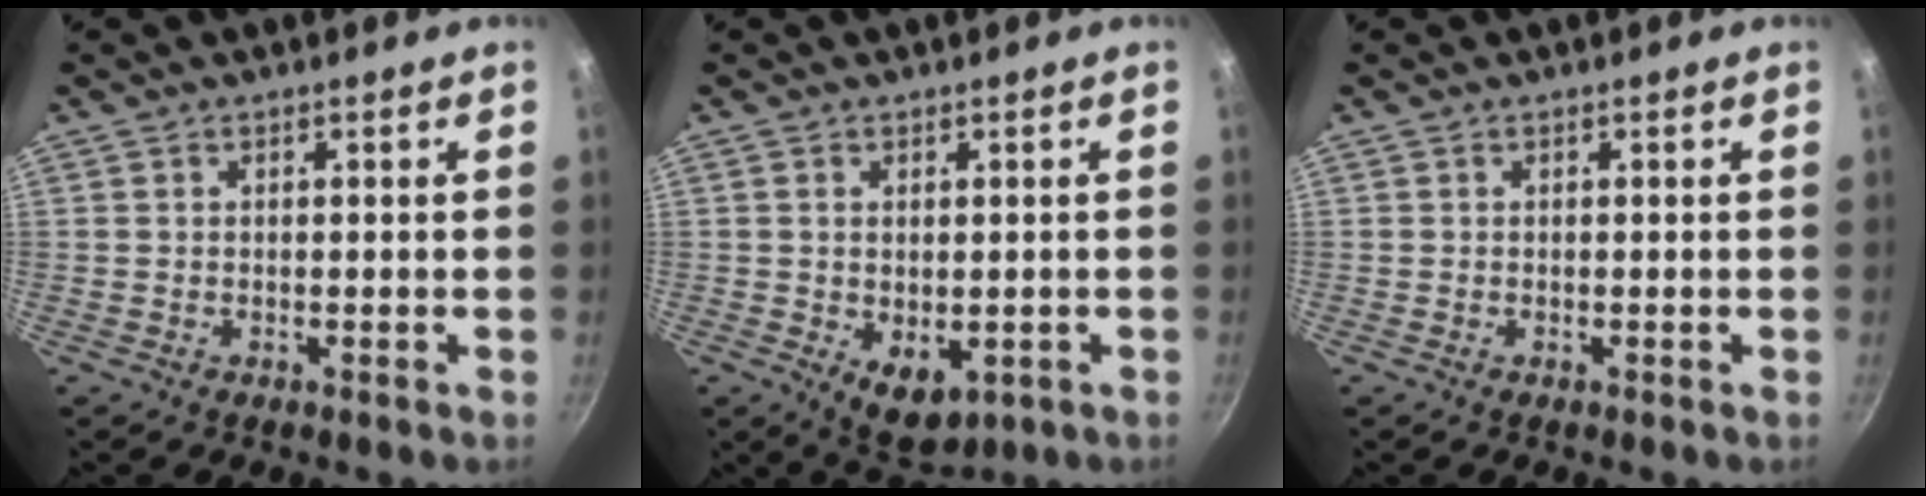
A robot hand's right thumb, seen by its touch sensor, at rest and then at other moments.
{"total": 6.3, "force": [-1.1, 4.0, 4.8], "torque": [-0.063, -0.013, -0.004]}
{"total": 0.0}